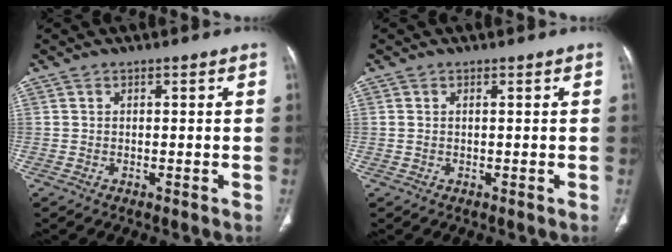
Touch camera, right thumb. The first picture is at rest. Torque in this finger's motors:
{"motor_torque": [-0.29, -0.45, -0.43, 0.19, 0.06]}